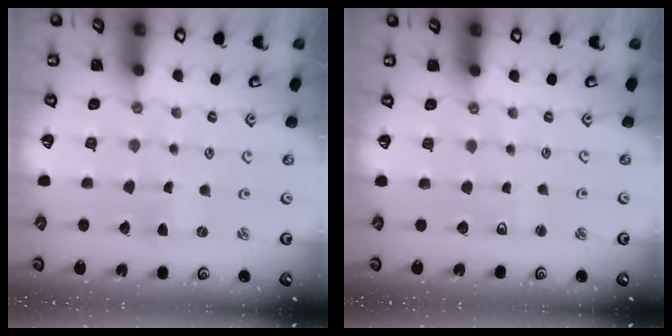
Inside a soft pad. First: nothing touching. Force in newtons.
{"total": 2.2, "press": 2.1, "slide": 0.6}